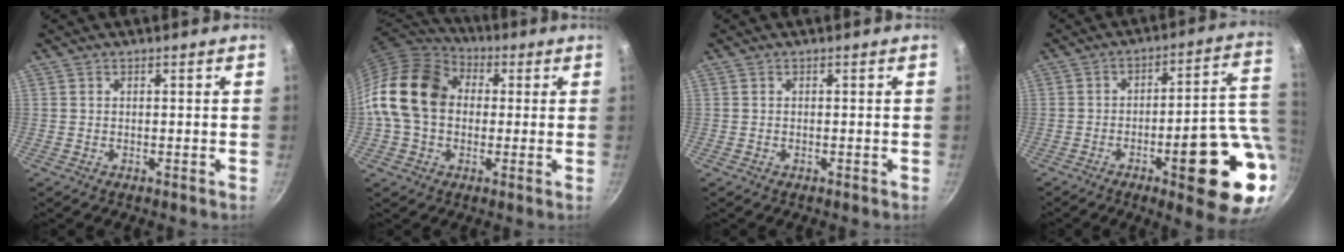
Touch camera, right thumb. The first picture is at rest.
{"total": 17.0, "force": [1.2, 13.0, 10.9], "torque": [-0.180, 0.032, 0.007]}
{"total": 0.0}
{"total": 20.2, "force": [-4.4, 5.5, 19.0], "torque": [-0.218, 0.013, -0.055]}